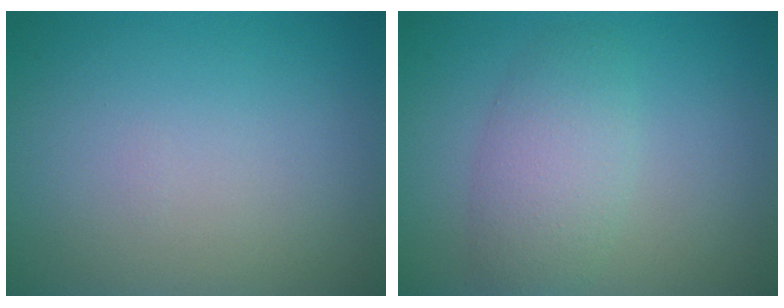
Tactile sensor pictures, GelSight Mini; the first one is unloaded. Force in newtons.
{"total": 3.7, "press": 3.7, "slide": 0.2}